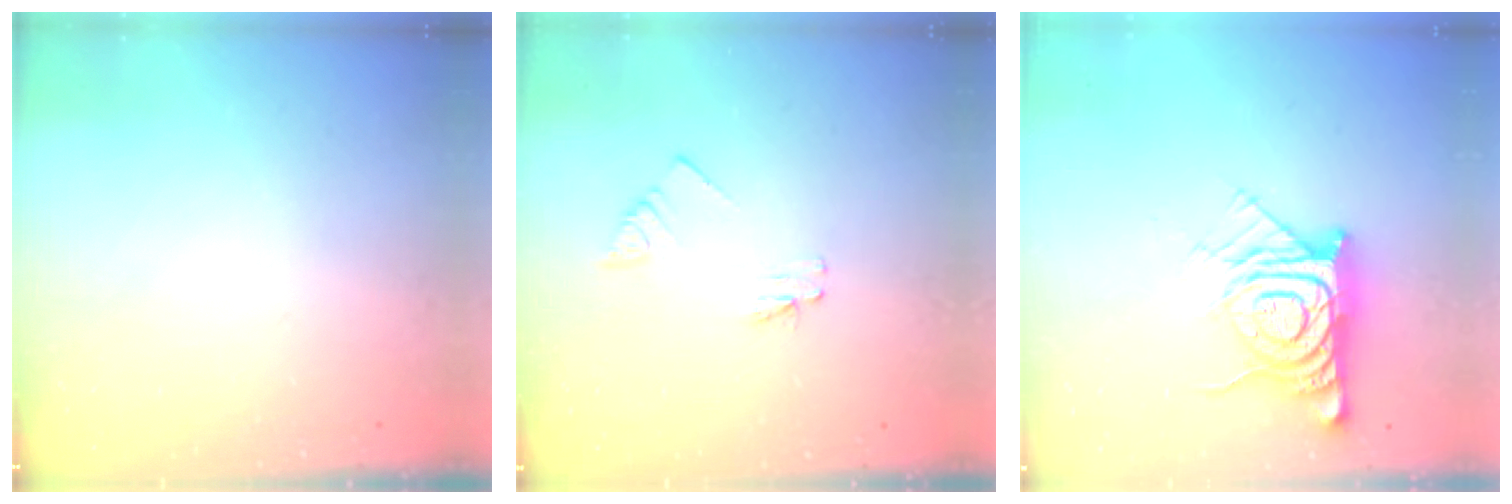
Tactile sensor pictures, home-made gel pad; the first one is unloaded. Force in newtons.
{"total": 1.6, "press": 1.6, "slide": 0.2}
{"total": 13.0, "press": 13.0, "slide": 1.0}